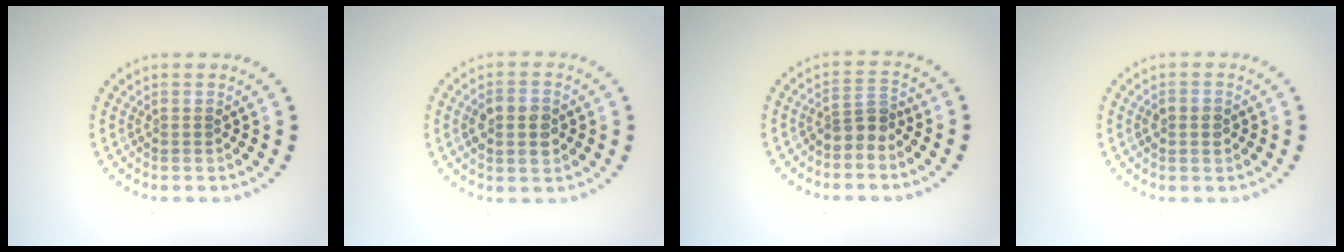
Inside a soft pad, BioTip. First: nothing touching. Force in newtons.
{"total": 3.5, "press": 3.5, "slide": 0.1}
{"total": 2.4, "press": 1.9, "slide": 1.4}
{"total": 1.8, "press": 1.8, "slide": 0.0}